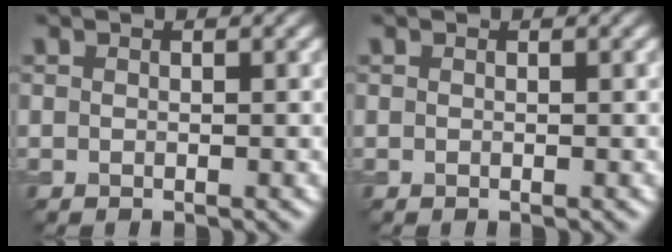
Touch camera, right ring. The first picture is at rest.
{"total": 0.0}